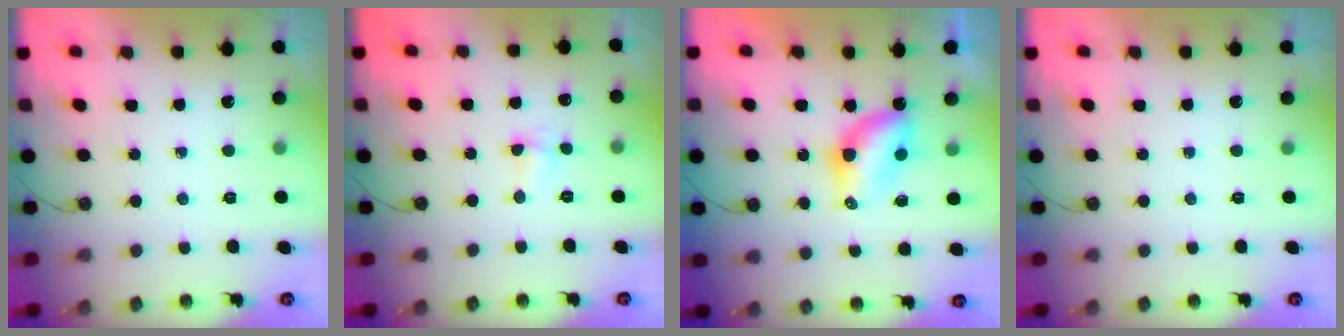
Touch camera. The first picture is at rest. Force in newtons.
{"total": 2.9, "press": 2.7, "slide": 1.0}
{"total": 6.8, "press": 6.8, "slide": 0.3}
{"total": 0.0}